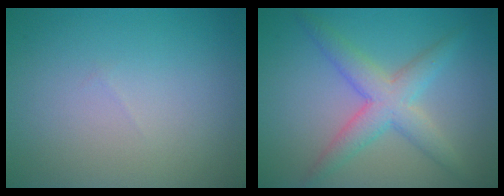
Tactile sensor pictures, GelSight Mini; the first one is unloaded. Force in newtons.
{"total": 4.4, "press": 4.4, "slide": 0.1}